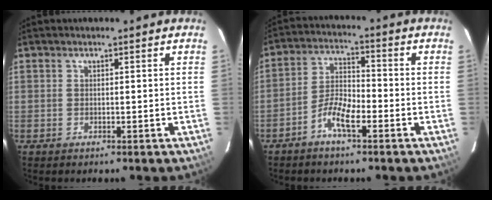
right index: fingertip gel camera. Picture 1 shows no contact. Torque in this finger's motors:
{"motor_torque": [0.62, -0.62, 0.33, 0.06]}